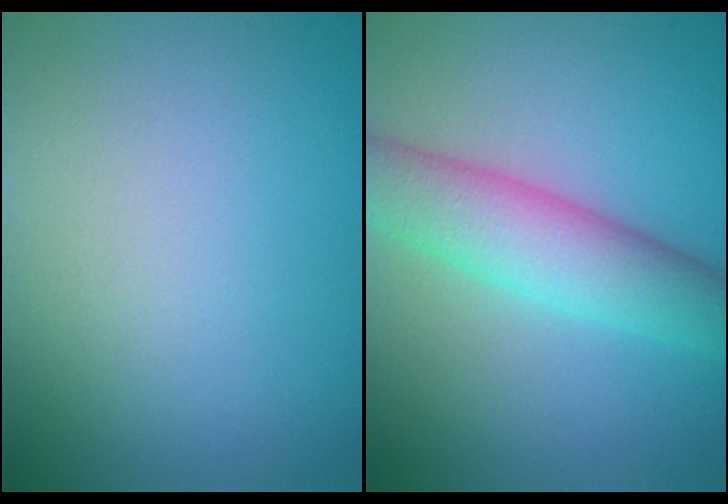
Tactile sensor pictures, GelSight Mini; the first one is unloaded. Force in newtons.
{"total": 5.9, "press": 5.8, "slide": 0.3}